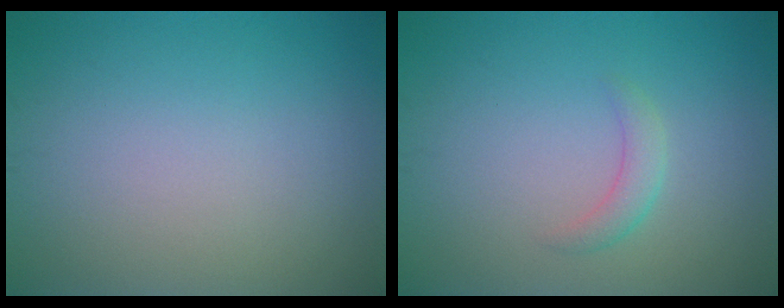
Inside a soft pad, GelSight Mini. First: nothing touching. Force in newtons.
{"total": 1.6, "press": 1.6, "slide": 0.1}